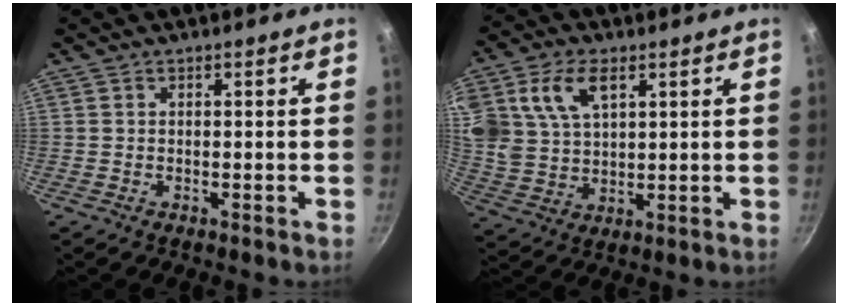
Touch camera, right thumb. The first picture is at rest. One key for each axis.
{"total": 13.7, "fx": 5.6, "fy": 8.7, "fz": 8.9, "tx": -0.170, "ty": -0.006, "tz": 0.113}